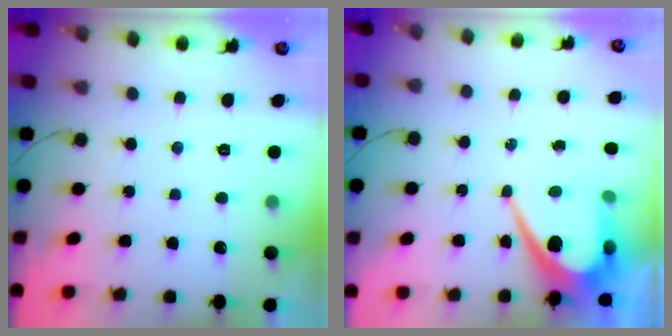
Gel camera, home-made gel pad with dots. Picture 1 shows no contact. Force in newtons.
{"total": 9.3, "press": 9.3, "slide": 0.7}